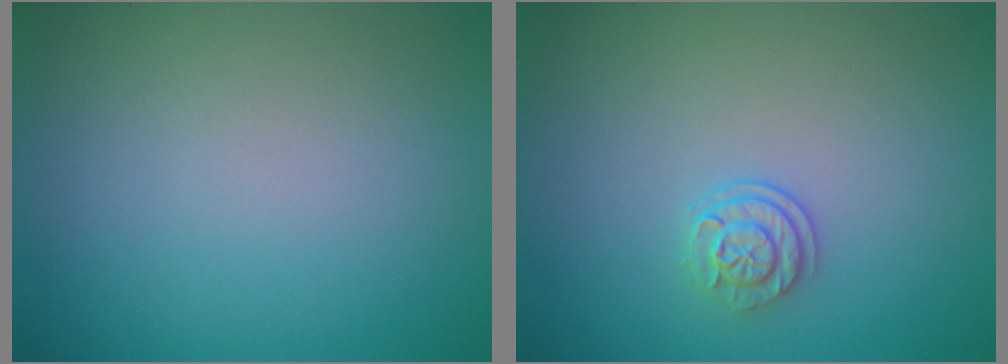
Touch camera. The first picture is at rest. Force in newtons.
{"total": 1.9, "press": 1.6, "slide": 1.1}